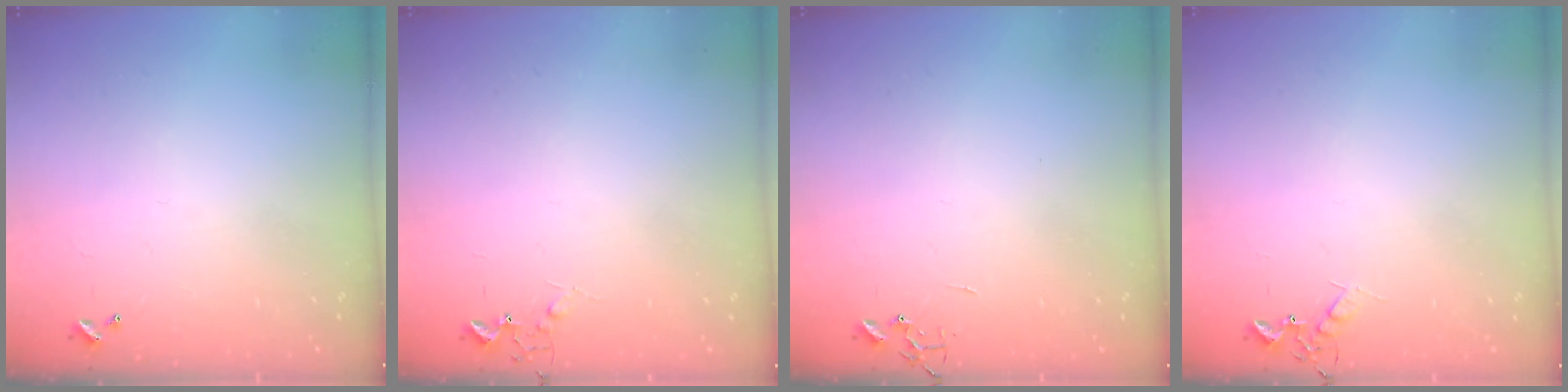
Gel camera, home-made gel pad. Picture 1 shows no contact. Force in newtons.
{"total": 6.6, "press": 6.6, "slide": 0.8}
{"total": 0.0}
{"total": 5.8, "press": 5.7, "slide": 0.6}